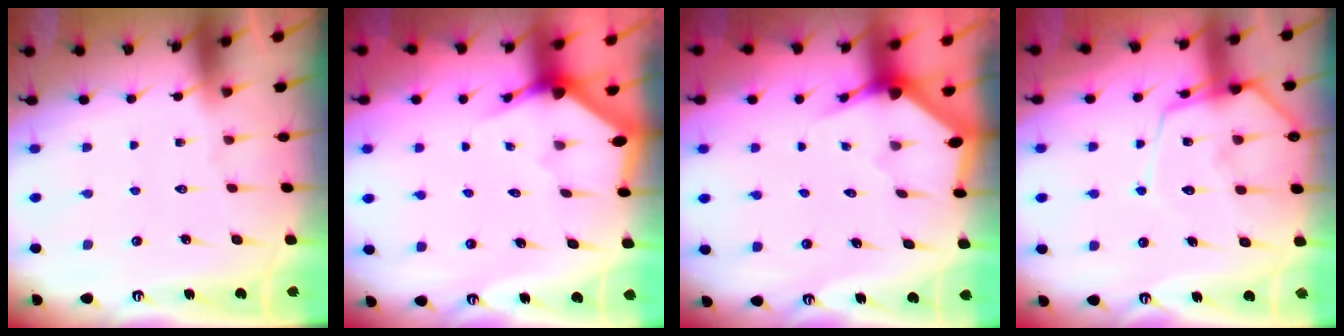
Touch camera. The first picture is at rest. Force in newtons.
{"total": 2.8, "press": 2.8, "slide": 0.2}
{"total": 2.9, "press": 2.9, "slide": 0.2}
{"total": 11.5, "press": 11.4, "slide": 1.1}